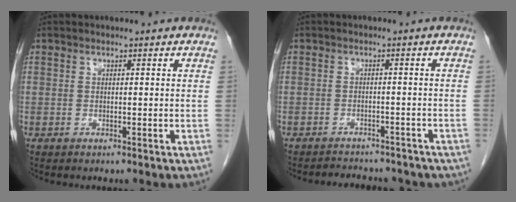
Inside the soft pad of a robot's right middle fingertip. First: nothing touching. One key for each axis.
{"total": 9.3, "fx": -8.3, "fy": 3.4, "fz": 2.6, "tx": -0.039, "ty": 0.006, "tz": -0.088}